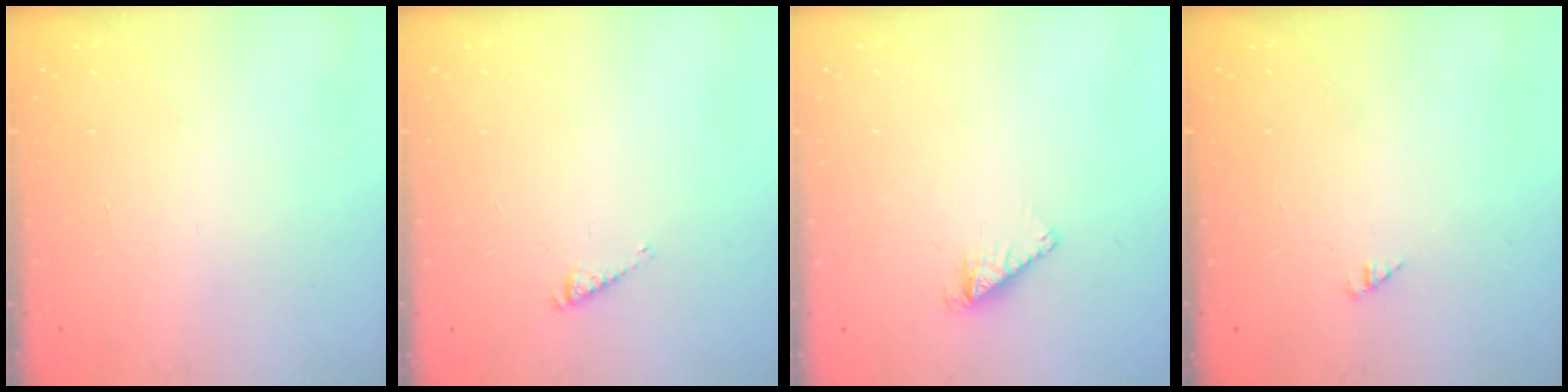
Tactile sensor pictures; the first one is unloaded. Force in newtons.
{"total": 2.9, "press": 2.9, "slide": 0.4}
{"total": 2.9, "press": 2.9, "slide": 0.2}
{"total": 2.0, "press": 2.0, "slide": 0.4}